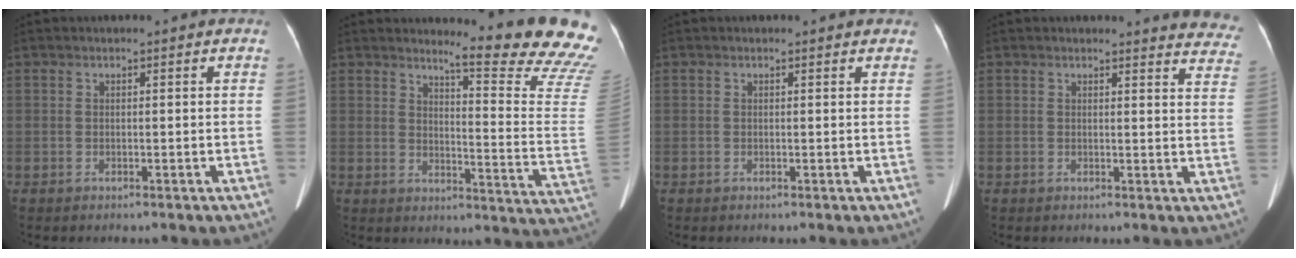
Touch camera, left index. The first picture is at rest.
{"total": 17.2, "force": [16.0, -0.6, 6.3], "torque": [-0.082, -0.145, 0.173]}
{"total": 2.3, "force": [2.1, 0.9, 0.4], "torque": [-0.010, 0.009, 0.011]}
{"total": 9.6, "force": [9.5, 1.5, 0.8], "torque": [0.030, -0.070, 0.059]}